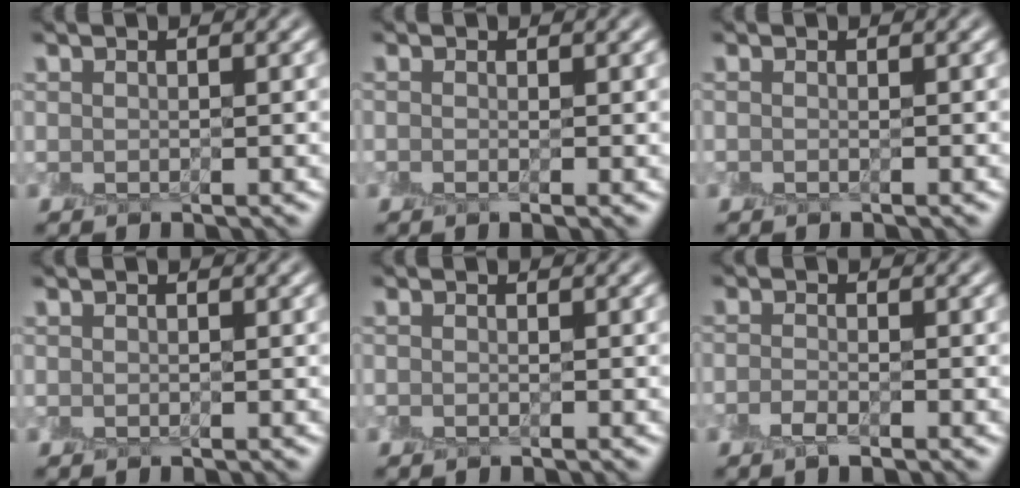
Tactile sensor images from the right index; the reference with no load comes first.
{"total": 0.9, "force": [-0.1, 0.2, 0.8], "torque": [-0.014, 0.000, -0.004]}
{"total": 0.0}
{"total": 0.0}
{"total": 0.0}
{"total": 1.3, "force": [-0.8, 0.4, 1.0], "torque": [-0.020, -0.002, -0.018]}